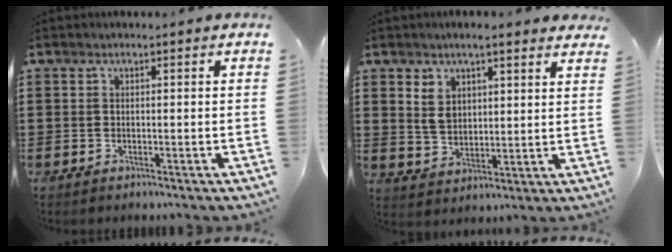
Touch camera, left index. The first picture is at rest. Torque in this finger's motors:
{"motor_torque": [1.69, -0.45, 0.70, 0.16]}